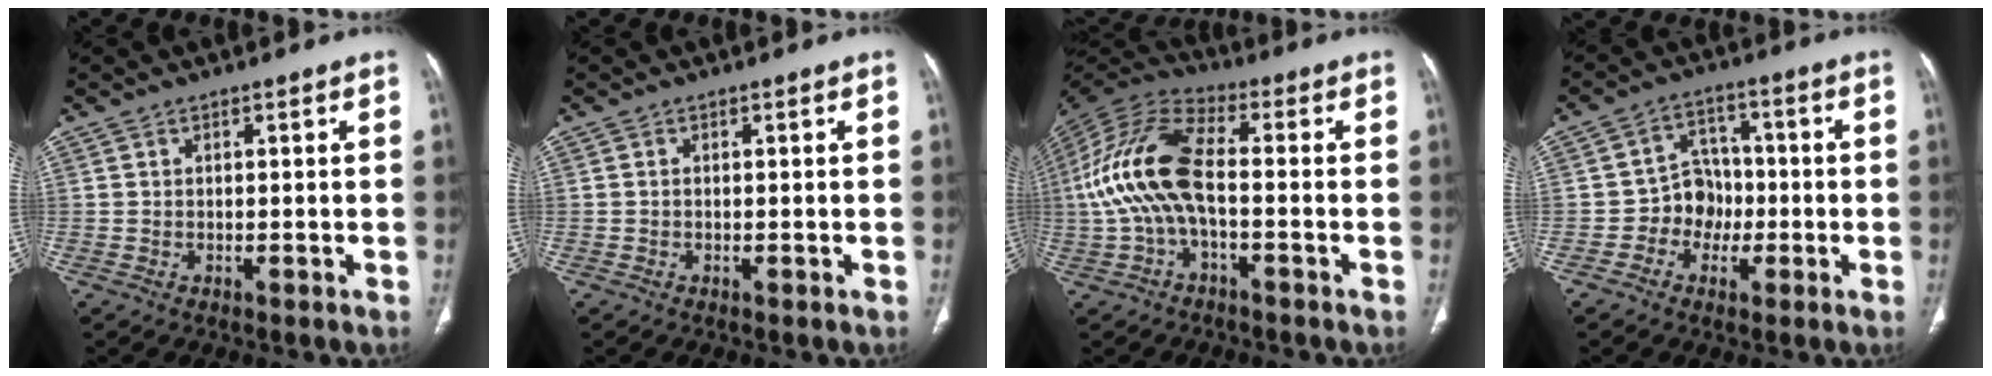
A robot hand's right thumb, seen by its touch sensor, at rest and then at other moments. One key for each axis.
{"total": 0.0}
{"total": 15.2, "fx": -1.5, "fy": 6.9, "fz": 13.4, "tx": -0.294, "ty": 0.039, "tz": -0.034}
{"total": 6.9, "fx": -1.8, "fy": 6.0, "fz": 2.9, "tx": -0.005, "ty": 0.025, "tz": -0.041}